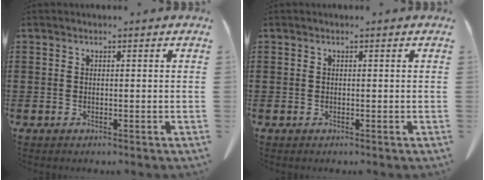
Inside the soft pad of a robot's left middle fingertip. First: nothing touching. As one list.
[{"total": 0.0}]